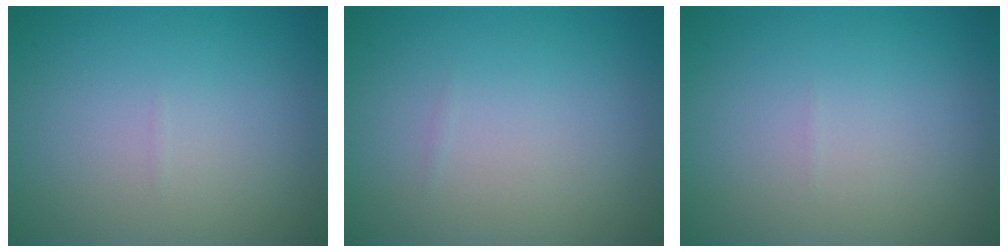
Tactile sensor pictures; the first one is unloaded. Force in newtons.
{"total": 0.0}
{"total": 0.0}